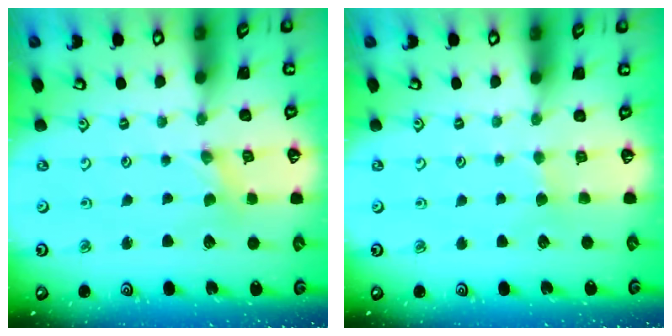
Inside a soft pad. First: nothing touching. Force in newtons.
{"total": 2.2, "press": 2.2, "slide": 0.2}